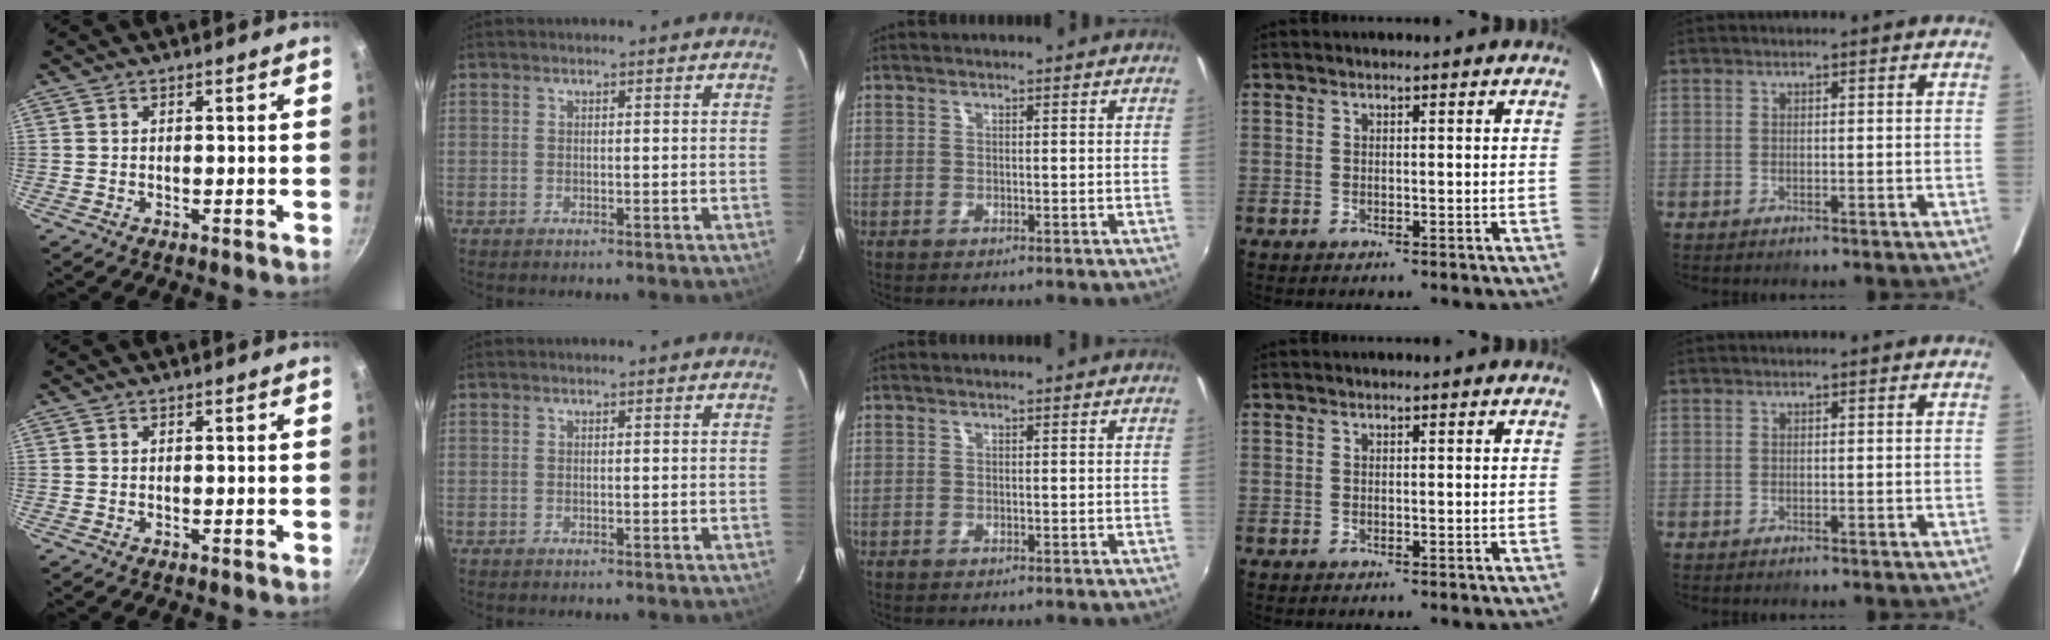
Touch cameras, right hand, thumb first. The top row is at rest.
{}